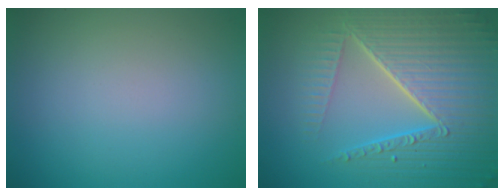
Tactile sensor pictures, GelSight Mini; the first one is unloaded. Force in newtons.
{"total": 8.6, "press": 6.0, "slide": 6.2}